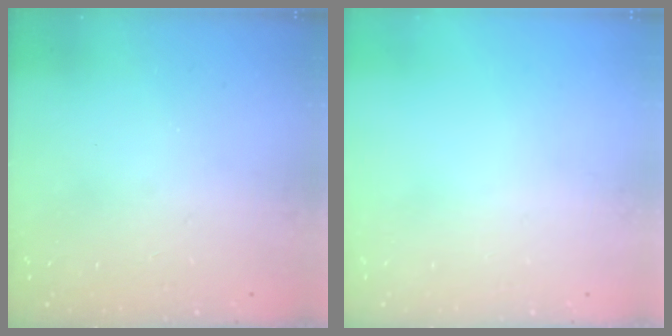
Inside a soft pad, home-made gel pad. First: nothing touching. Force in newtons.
{"total": 0.0}